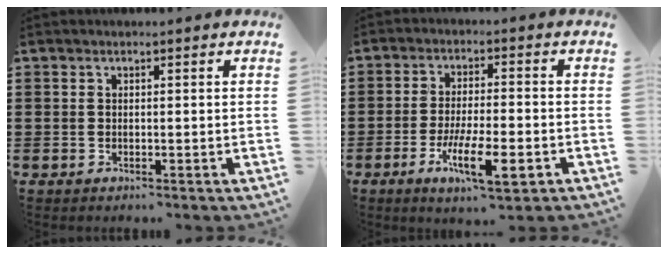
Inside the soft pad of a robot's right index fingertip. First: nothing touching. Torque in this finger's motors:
{"motor_torque": [2.14, 0.00, 0.98, 0.21]}